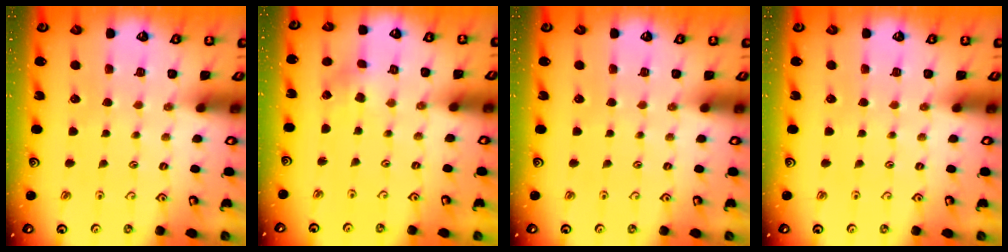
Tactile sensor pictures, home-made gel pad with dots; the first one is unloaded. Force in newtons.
{"total": 0.8, "press": 0.8, "slide": 0.2}
{"total": 0.0}
{"total": 0.0}